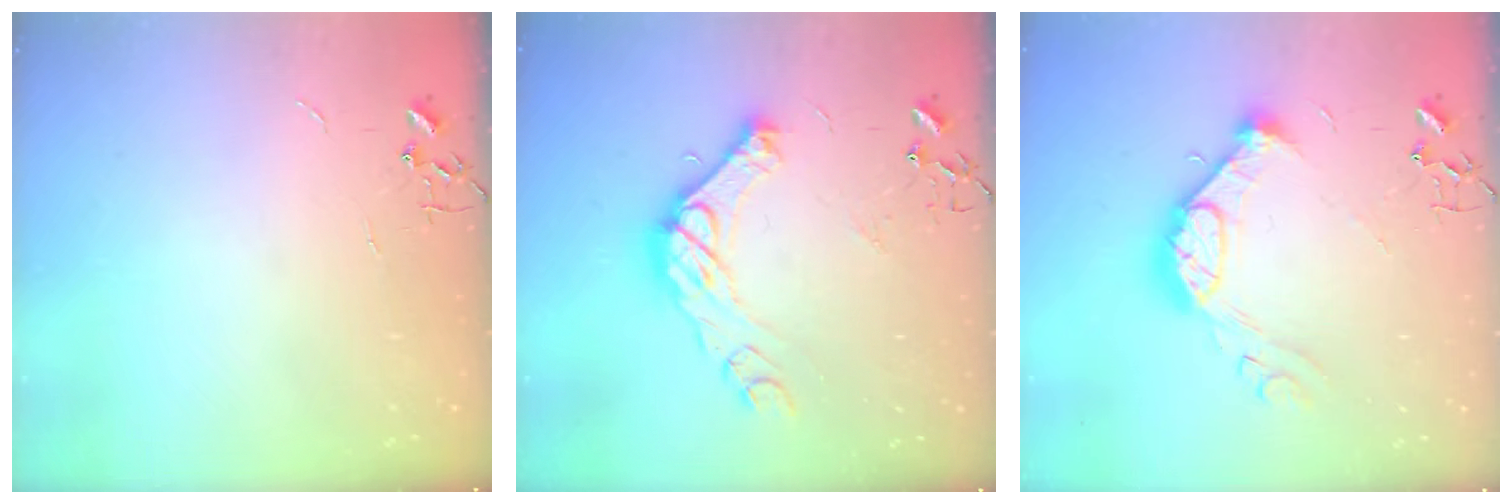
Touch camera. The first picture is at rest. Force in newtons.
{"total": 15.5, "press": 15.5, "slide": 1.5}
{"total": 14.3, "press": 14.3, "slide": 1.0}